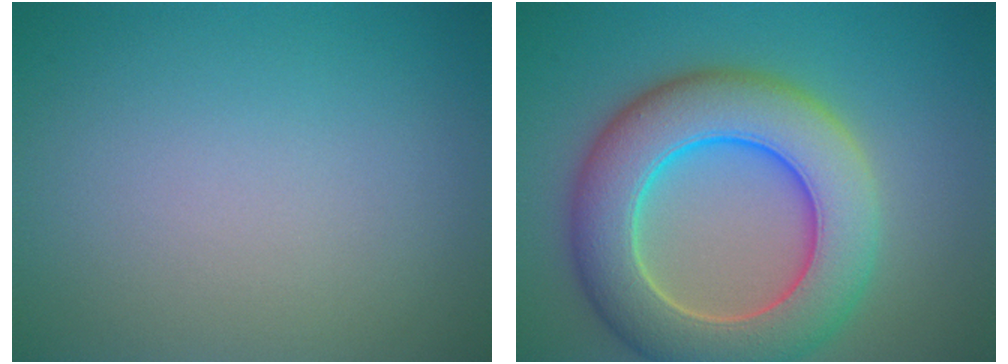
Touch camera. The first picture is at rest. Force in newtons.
{"total": 10.1, "press": 10.1, "slide": 0.8}